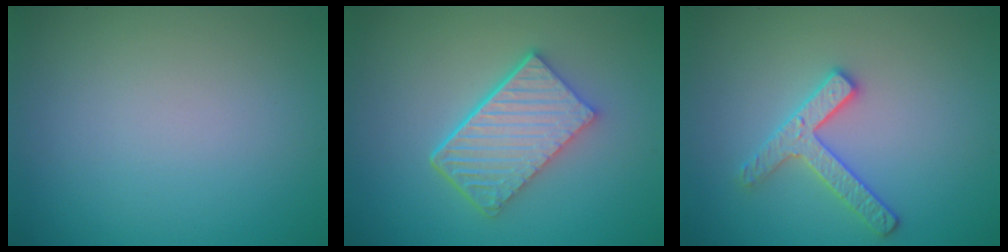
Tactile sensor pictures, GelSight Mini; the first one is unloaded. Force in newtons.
{"total": 5.9, "press": 4.3, "slide": 4.1}
{"total": 2.6, "press": 2.6, "slide": 0.4}